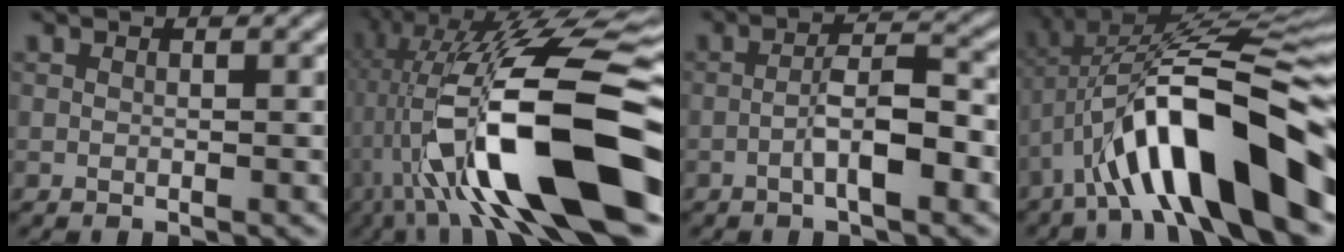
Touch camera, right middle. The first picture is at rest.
{"total": 15.5, "force": [-3.7, 3.9, 14.6], "torque": [-0.262, 0.042, -0.050]}
{"total": 4.2, "force": [-2.3, 0.4, 3.5], "torque": [-0.083, 0.022, -0.028]}
{"total": 12.6, "force": [-5.5, 2.8, 11.0], "torque": [-0.201, 0.027, -0.069]}